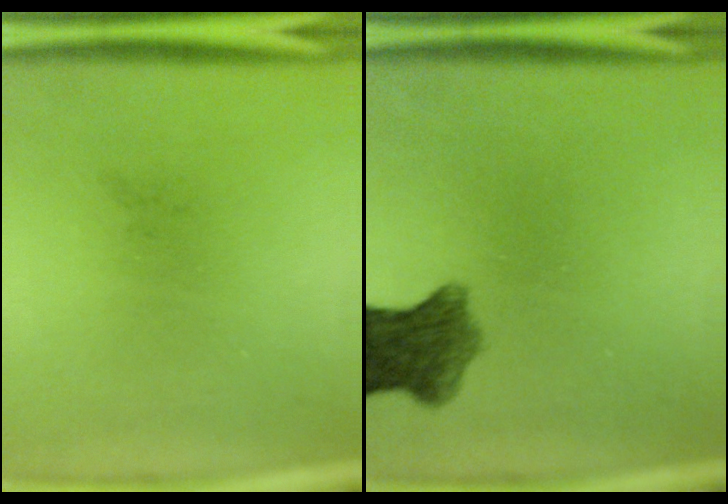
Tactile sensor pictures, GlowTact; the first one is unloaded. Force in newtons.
{"total": 7.2}